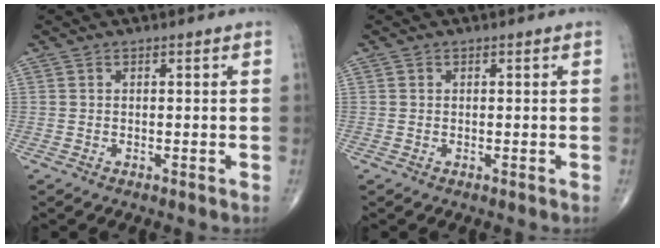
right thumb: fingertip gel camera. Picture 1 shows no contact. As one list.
[{"total": 0.0}]